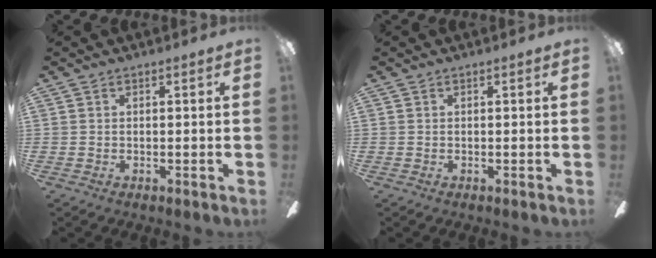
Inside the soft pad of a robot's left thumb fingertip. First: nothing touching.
{"total": 0.0}